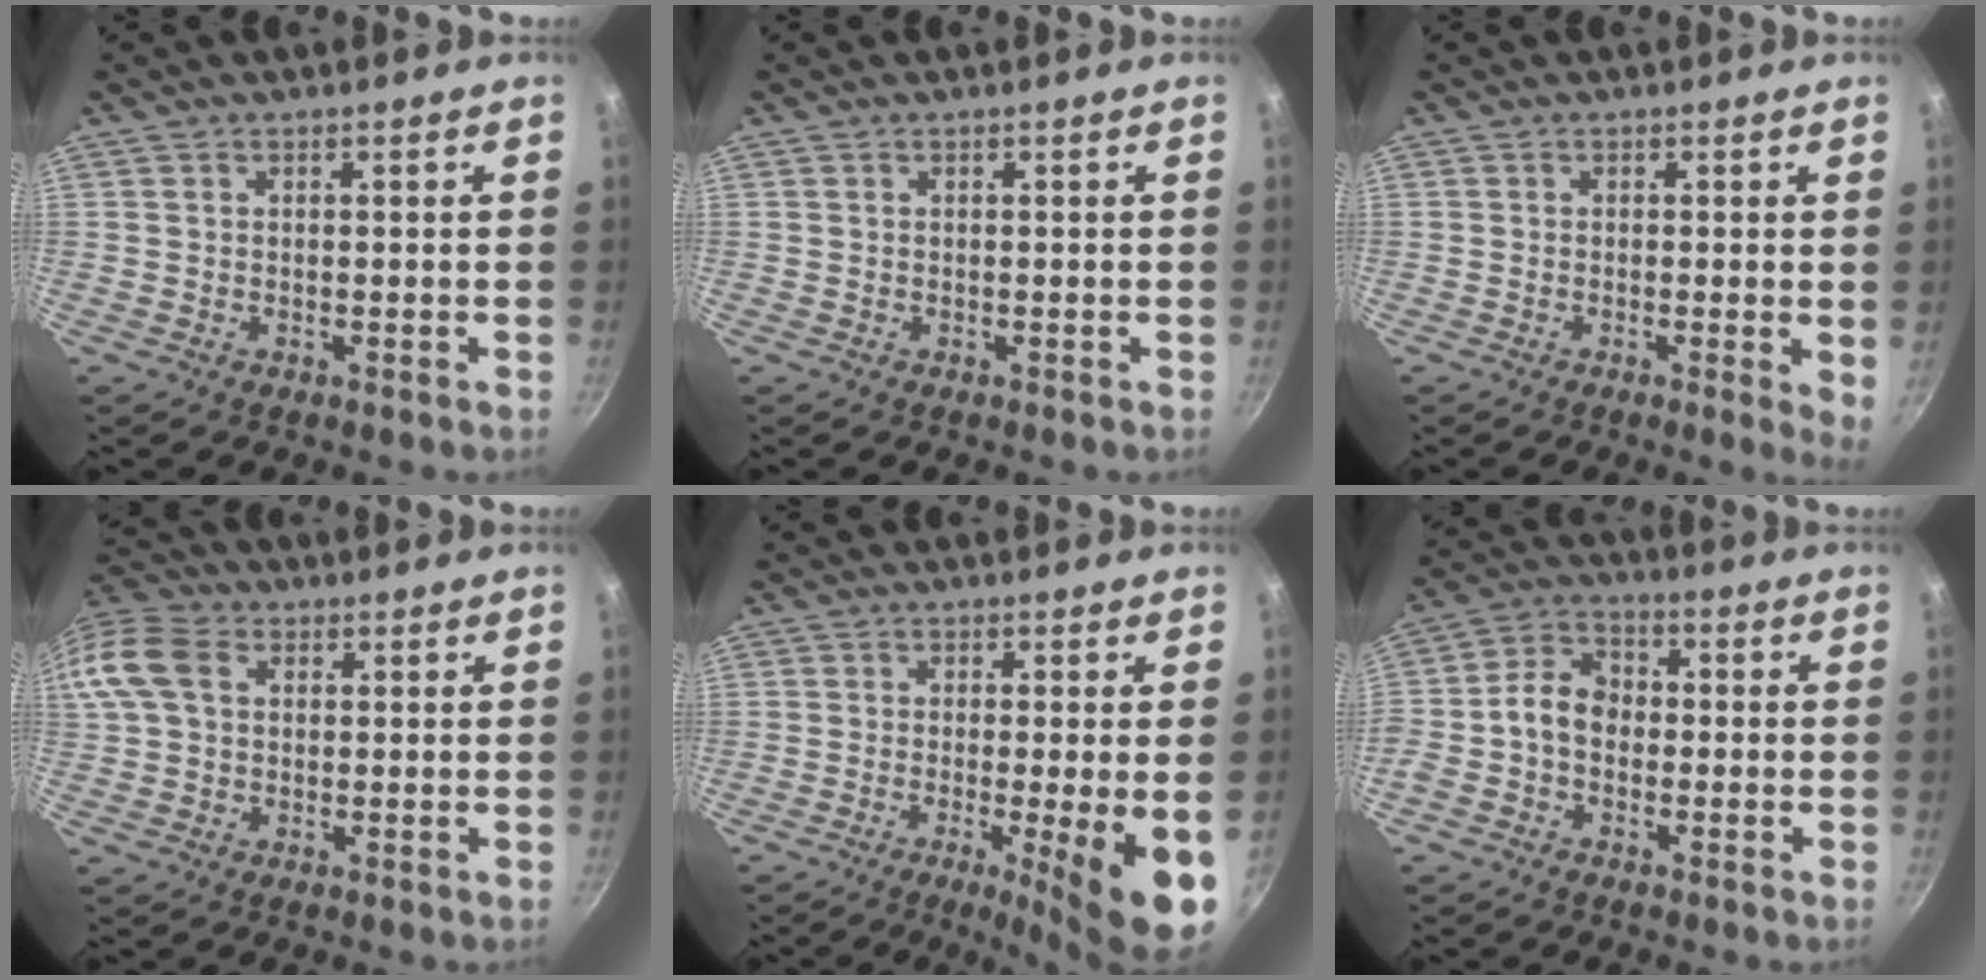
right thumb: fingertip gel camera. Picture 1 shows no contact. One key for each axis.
{"total": 0.0}
{"total": 3.1, "fx": 0.0, "fy": 0.6, "fz": 3.0, "tx": -0.035, "ty": -0.009, "tz": -0.005}
{"total": 11.6, "fx": 2.4, "fy": 8.7, "fz": 7.4, "tx": -0.156, "ty": 0.025, "tz": 0.032}
{"total": 11.0, "fx": -2.8, "fy": 1.1, "fz": 10.6, "tx": -0.147, "ty": -0.009, "tz": -0.037}
{"total": 7.1, "fx": -1.3, "fy": 5.4, "fz": 4.4, "tx": -0.062, "ty": 0.028, "tz": -0.044}